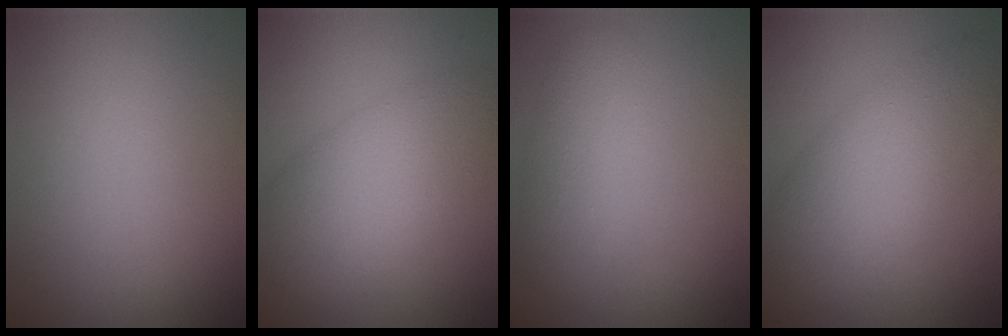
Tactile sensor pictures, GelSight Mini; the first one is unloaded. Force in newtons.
{"total": 6.9, "press": 6.9, "slide": 0.3}
{"total": 2.9, "press": 2.9, "slide": 0.2}
{"total": 6.6, "press": 6.6, "slide": 0.1}